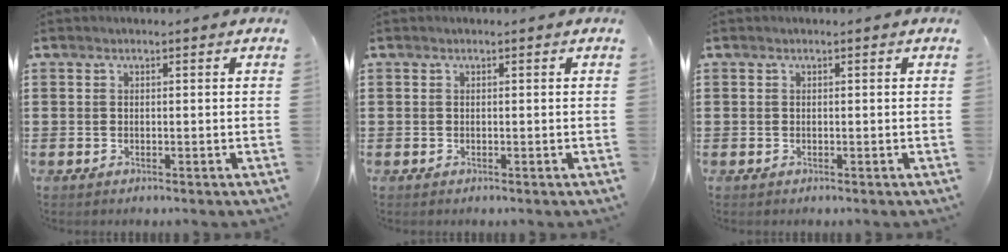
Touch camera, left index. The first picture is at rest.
{"total": 0.0}
{"total": 0.0}